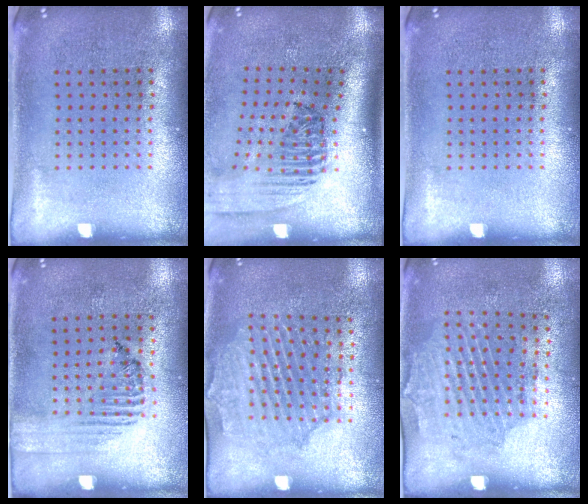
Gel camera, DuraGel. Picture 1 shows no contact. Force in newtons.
{"total": 2.4, "press": 1.6, "slide": 1.7}
{"total": 0.0}
{"total": 1.5, "press": 1.1, "slide": 1.0}
{"total": 1.6, "press": 1.6, "slide": 0.2}
{"total": 1.8, "press": 1.1, "slide": 1.4}